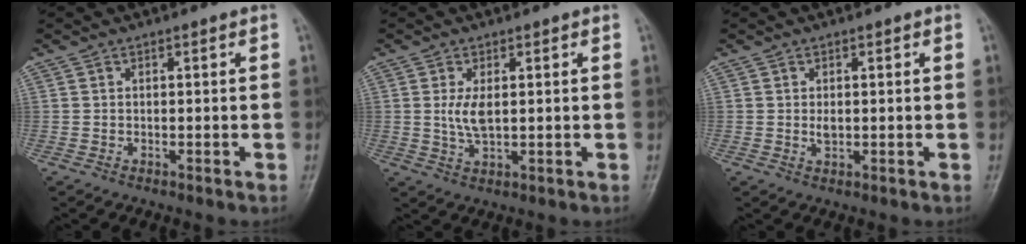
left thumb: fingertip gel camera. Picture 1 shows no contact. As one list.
[{"total": 4.2, "force": [0.6, 2.0, 3.7], "torque": [-0.076, -0.009, 0.016]}, {"total": 1.6, "force": [0.2, 1.0, 1.2], "torque": [-0.017, -0.003, 0.004]}]